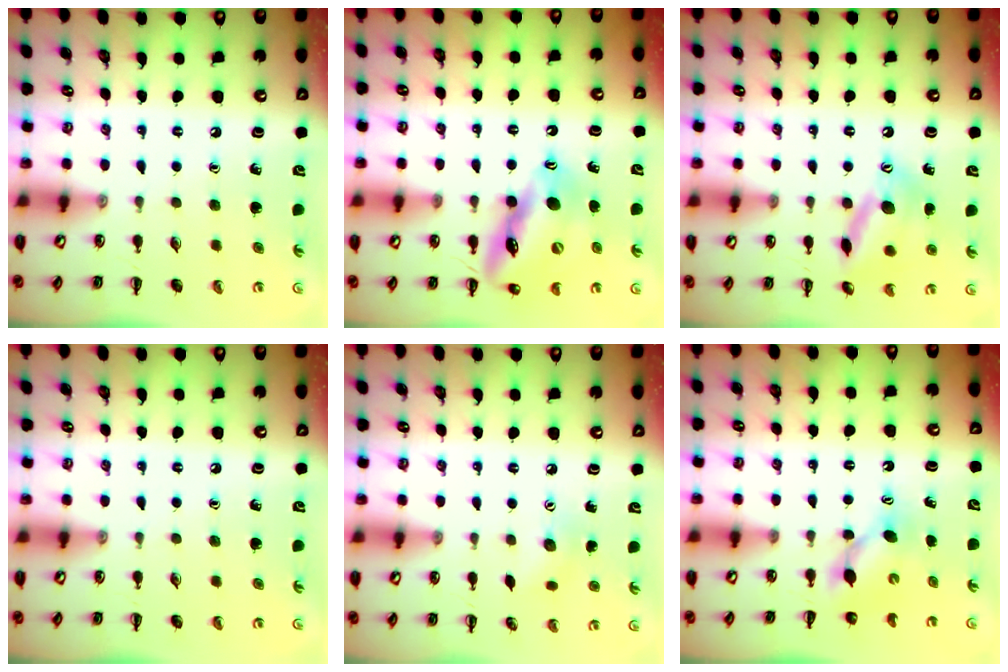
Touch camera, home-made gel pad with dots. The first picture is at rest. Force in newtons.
{"total": 15.2, "press": 15.0, "slide": 2.4}
{"total": 14.9, "press": 14.8, "slide": 1.3}
{"total": 0.0}
{"total": 4.7, "press": 4.5, "slide": 1.3}
{"total": 5.2, "press": 5.2, "slide": 0.3}